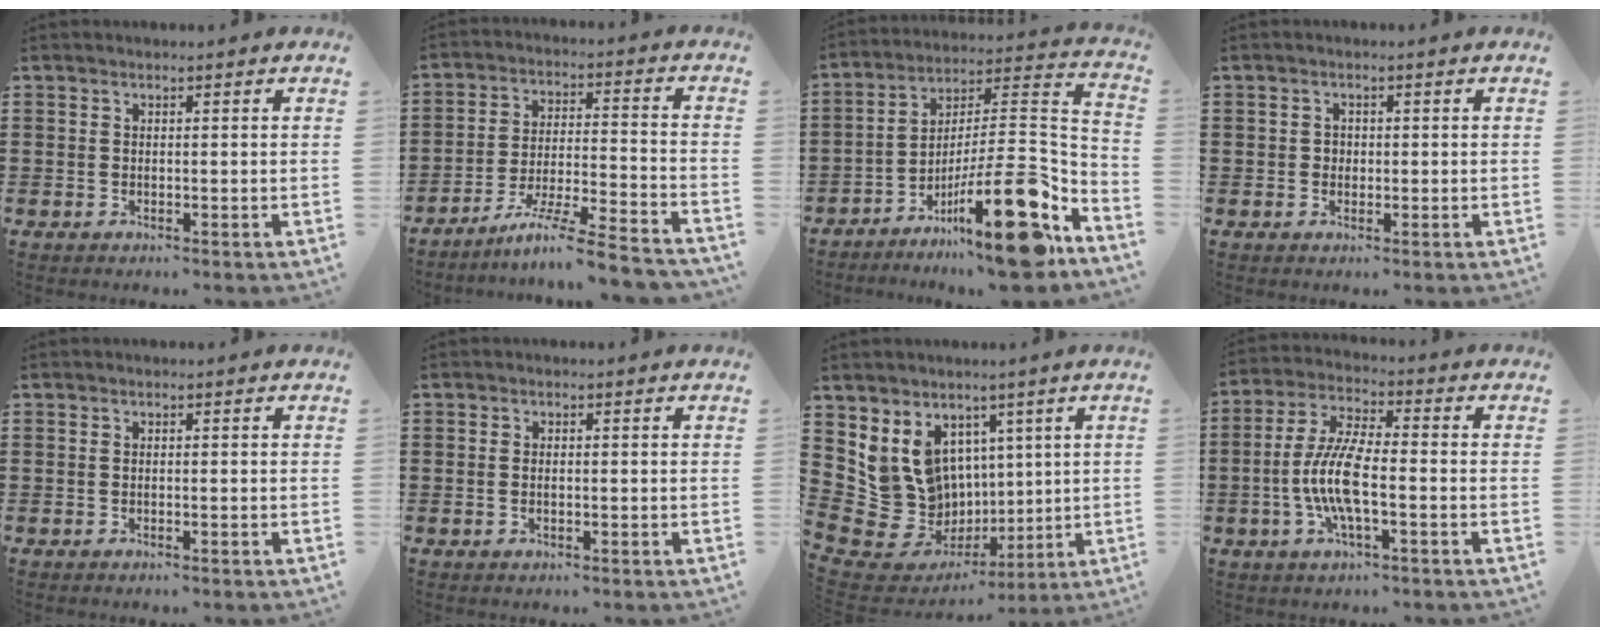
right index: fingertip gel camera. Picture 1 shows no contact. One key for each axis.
{"total": 8.8, "fx": -7.2, "fy": 0.0, "fz": 5.0, "tx": -0.094, "ty": -0.002, "tz": -0.142}
{"total": 17.4, "fx": -10.0, "fy": 2.2, "fz": 14.1, "tx": -0.205, "ty": 0.006, "tz": -0.173}
{"total": 1.0, "fx": -0.2, "fy": 0.9, "fz": 0.4, "tx": -0.010, "ty": 0.002, "tz": -0.004}
{"total": 0.0}
{"total": 1.0, "fx": -0.2, "fy": 0.4, "fz": 0.8, "tx": -0.018, "ty": 0.000, "tz": -0.004}
{"total": 12.5, "fx": 2.1, "fy": 11.4, "fz": 4.7, "tx": -0.155, "ty": -0.032, "tz": 0.052}
{"total": 8.8, "fx": -2.1, "fy": 2.5, "fz": 8.2, "tx": -0.186, "ty": -0.013, "tz": -0.047}